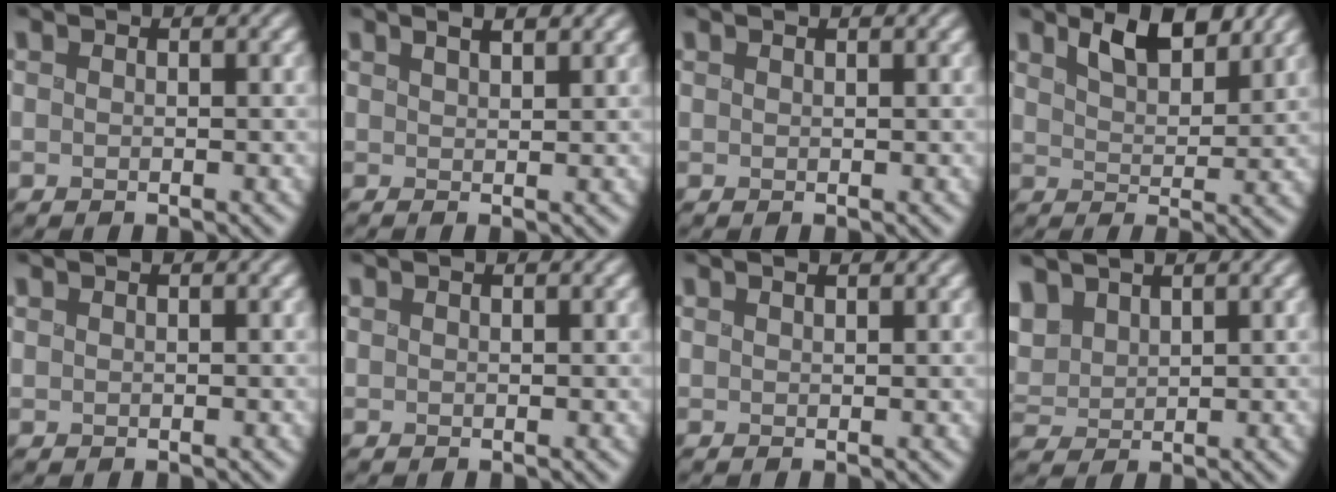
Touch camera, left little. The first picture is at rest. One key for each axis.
{"total": 2.4, "fx": 1.6, "fy": 0.8, "fz": 1.7, "tx": -0.004, "ty": 0.006, "tz": 0.005}
{"total": 0.0}
{"total": 4.2, "fx": 2.8, "fy": 1.5, "fz": 2.8, "tx": -0.044, "ty": -0.002, "tz": 0.044}
{"total": 0.0}
{"total": 0.0}
{"total": 0.6, "fx": 0.5, "fy": 0.1, "fz": 0.3, "tx": 0.000, "ty": -0.001, "tz": 0.005}
{"total": 3.5, "fx": 2.4, "fy": 1.9, "fz": 1.7, "tx": -0.046, "ty": 0.008, "tz": 0.043}